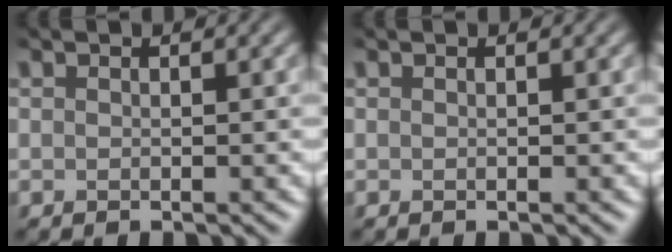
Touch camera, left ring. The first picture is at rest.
{"total": 0.0}